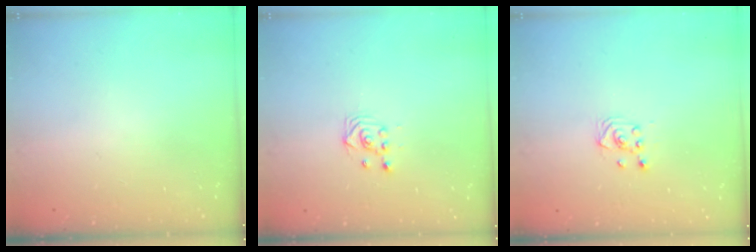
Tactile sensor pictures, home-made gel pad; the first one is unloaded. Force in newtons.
{"total": 3.4, "press": 3.4, "slide": 0.5}
{"total": 2.6, "press": 2.4, "slide": 1.0}